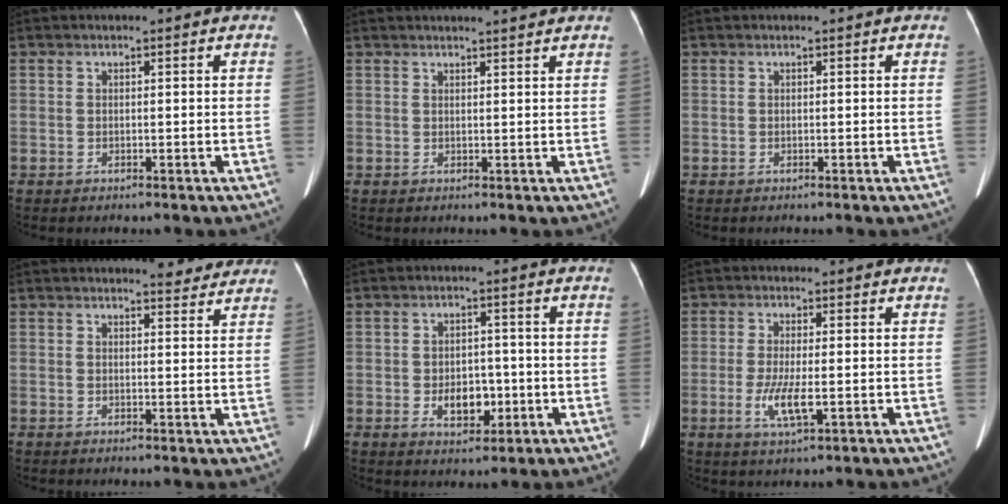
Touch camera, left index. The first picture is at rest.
{"total": 3.8, "force": [3.5, -0.5, 1.4], "torque": [-0.018, 0.010, 0.042]}
{"total": 0.0}
{"total": 4.5, "force": [4.2, 1.0, 1.1], "torque": [-0.010, -0.002, 0.040]}
{"total": 5.2, "force": [-1.4, 3.4, 3.8], "torque": [-0.061, 0.005, -0.014]}
{"total": 5.0, "force": [-1.3, 1.0, 4.8], "torque": [-0.102, -0.009, -0.020]}